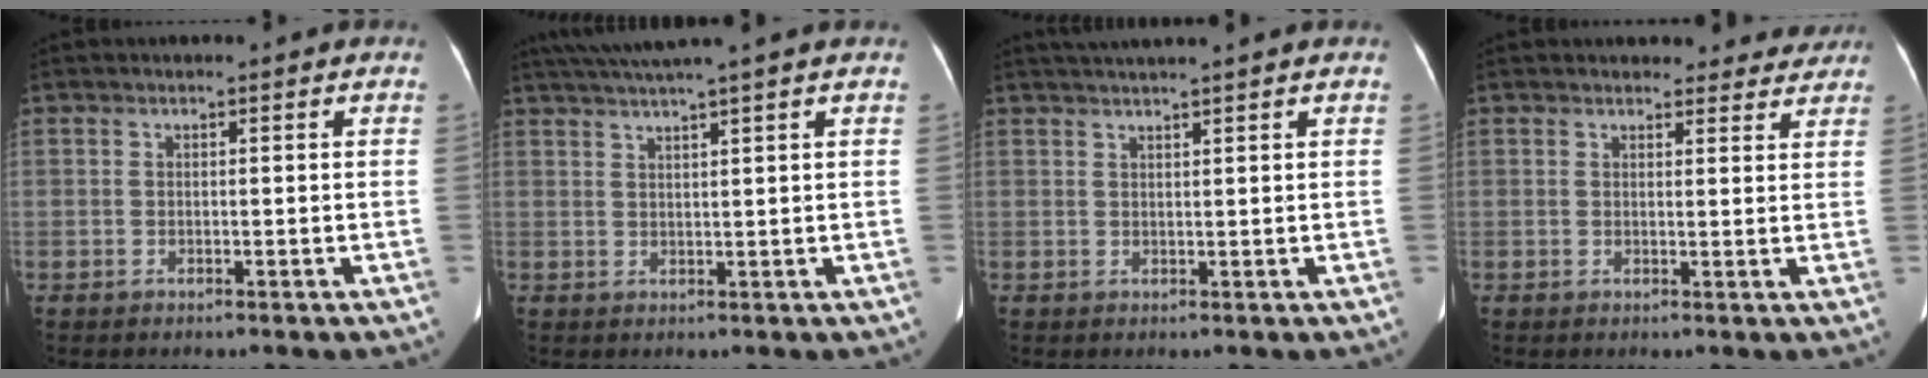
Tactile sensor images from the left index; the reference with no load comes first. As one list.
[{"total": 6.8, "force": [5.6, -1.5, 3.6], "torque": [-0.058, 0.024, 0.087]}, {"total": 4.8, "force": [4.2, -0.8, 2.2], "torque": [-0.030, 0.029, 0.064]}, {"total": 7.4, "force": [6.9, 2.6, 0.7], "torque": [0.024, 0.003, 0.057]}]